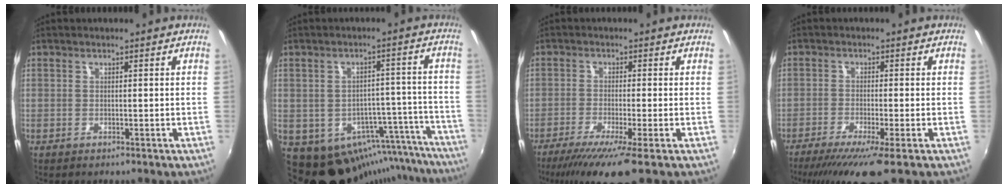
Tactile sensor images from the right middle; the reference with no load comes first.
{"total": 18.9, "force": [-14.3, 10.1, 7.1], "torque": [-0.120, 0.019, -0.155]}
{"total": 9.0, "force": [-6.2, -0.4, 6.5], "torque": [-0.140, -0.034, -0.107]}
{"total": 8.7, "force": [-6.2, -0.1, 6.2], "torque": [-0.131, -0.033, -0.104]}